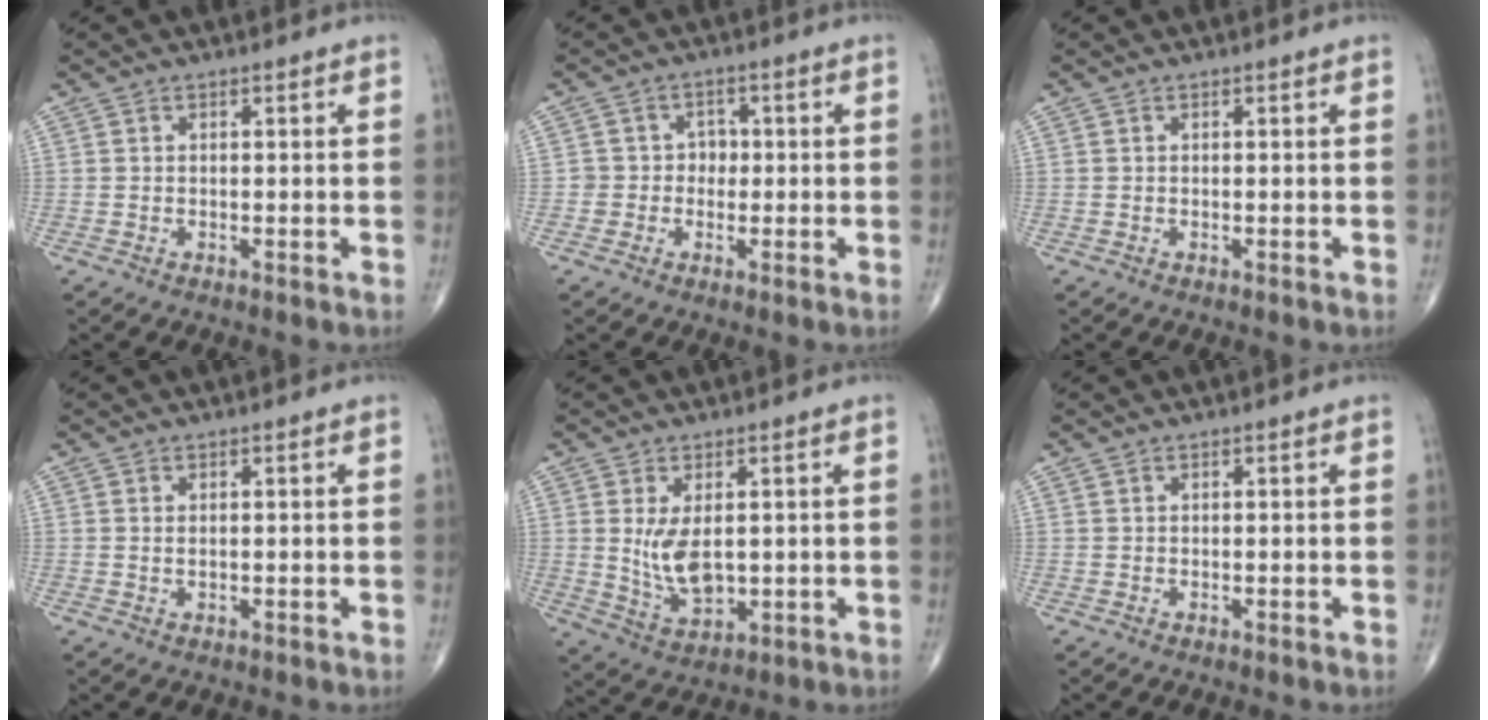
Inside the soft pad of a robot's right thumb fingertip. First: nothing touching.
{"total": 3.3, "force": [-0.3, 3.2, 0.7], "torque": [0.023, 0.012, -0.012]}
{"total": 0.0}
{"total": 0.6, "force": [0.2, 0.2, 0.5], "torque": [-0.012, -0.001, 0.006]}
{"total": 7.4, "force": [0.9, 3.9, 6.2], "torque": [-0.109, -0.018, 0.032]}
{"total": 0.0}